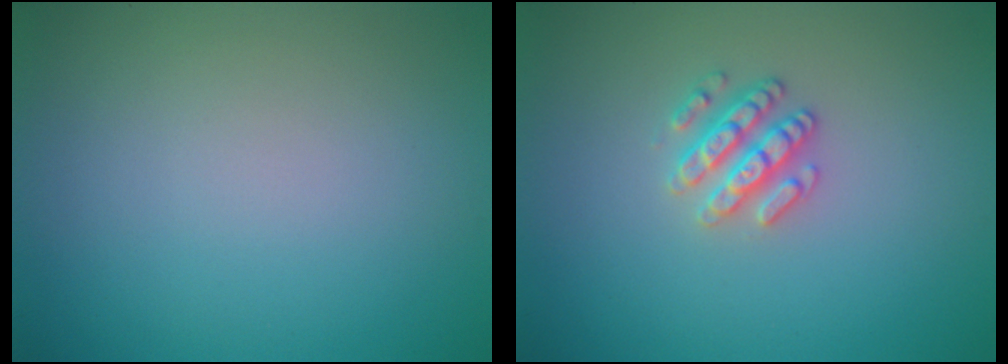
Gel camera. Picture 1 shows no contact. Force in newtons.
{"total": 2.5, "press": 2.4, "slide": 0.6}